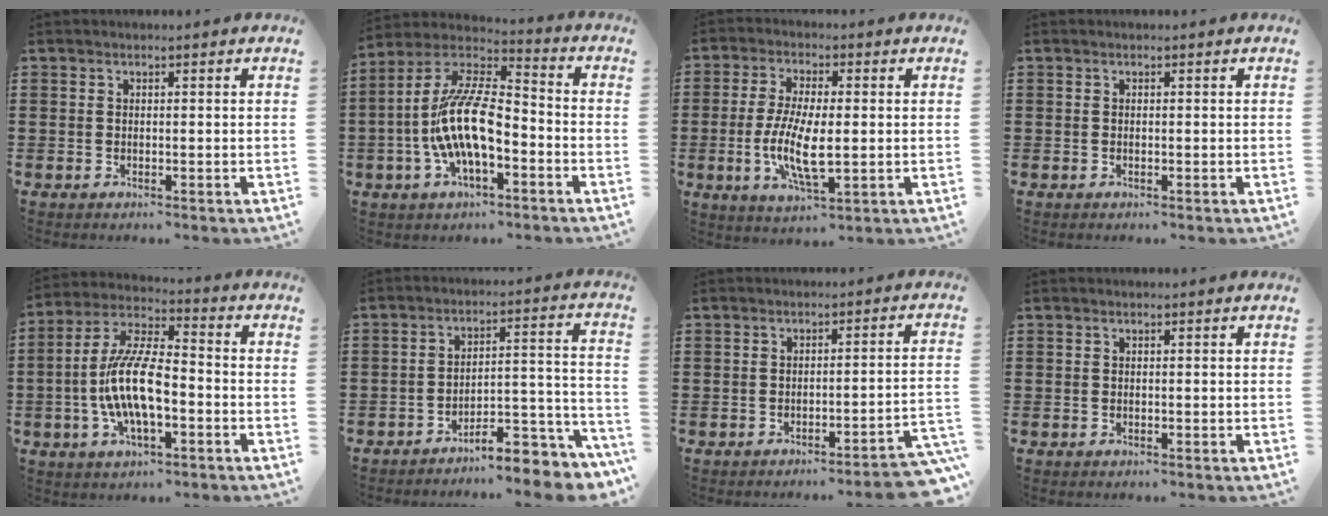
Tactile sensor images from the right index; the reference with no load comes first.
{"total": 12.7, "force": [-3.1, 5.1, 11.2], "torque": [-0.258, -0.007, -0.065]}
{"total": 9.0, "force": [-1.0, 3.2, 8.3], "torque": [-0.178, -0.010, -0.021]}
{"total": 0.0}
{"total": 11.4, "force": [-2.6, 4.2, 10.3], "torque": [-0.231, -0.006, -0.054]}
{"total": 7.3, "force": [-6.5, 1.3, 3.0], "torque": [-0.039, 0.006, -0.125]}
{"total": 3.8, "force": [-3.3, -0.6, 1.7], "torque": [-0.030, -0.016, -0.067]}
{"total": 0.0}